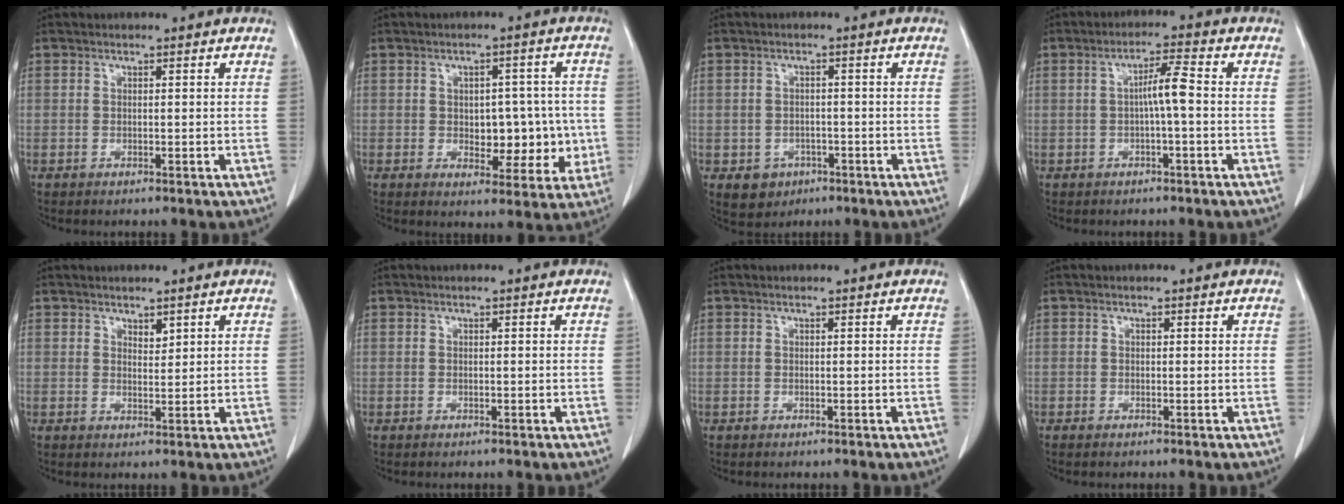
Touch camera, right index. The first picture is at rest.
{"total": 9.2, "force": [-0.8, 5.6, 7.3], "torque": [-0.080, 0.024, 0.003]}
{"total": 4.8, "force": [-2.0, 4.1, 1.4], "torque": [-0.017, 0.005, -0.019]}
{"total": 4.5, "force": [-0.3, 0.3, 4.5], "torque": [-0.080, 0.011, -0.003]}
{"total": 1.8, "force": [1.2, 0.9, 1.0], "torque": [-0.017, -0.004, 0.025]}
{"total": 0.0}
{"total": 0.0}
{"total": 0.5, "force": [-0.3, 0.3, 0.4], "torque": [-0.011, 0.000, -0.003]}